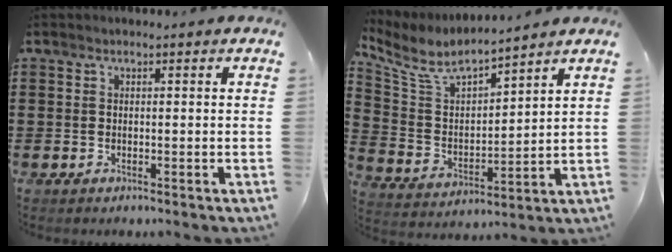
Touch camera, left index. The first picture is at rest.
{"total": 6.9, "force": [6.0, 1.8, 3.0], "torque": [-0.090, -0.036, 0.101]}